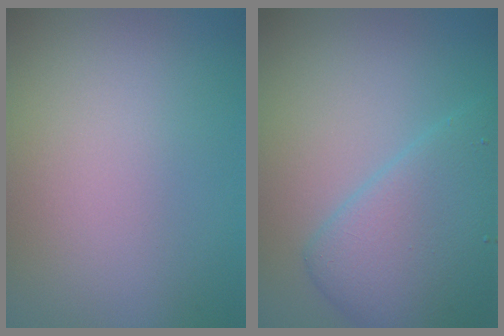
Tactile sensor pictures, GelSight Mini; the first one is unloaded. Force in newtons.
{"total": 6.0, "press": 6.0, "slide": 0.2}